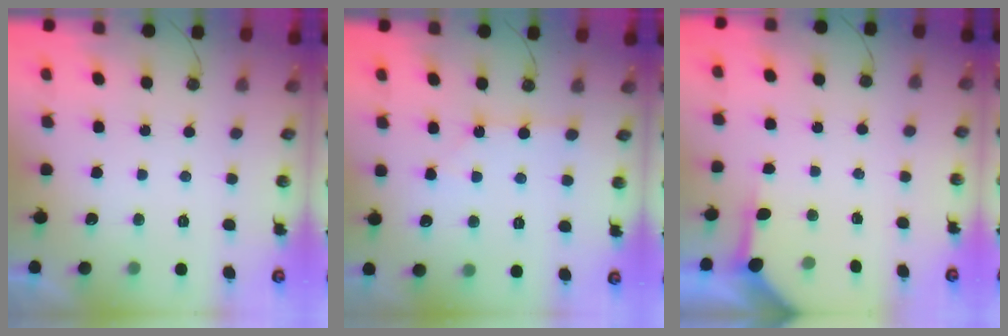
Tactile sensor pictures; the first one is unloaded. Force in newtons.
{"total": 1.8, "press": 1.8, "slide": 0.3}
{"total": 3.8, "press": 3.7, "slide": 0.4}